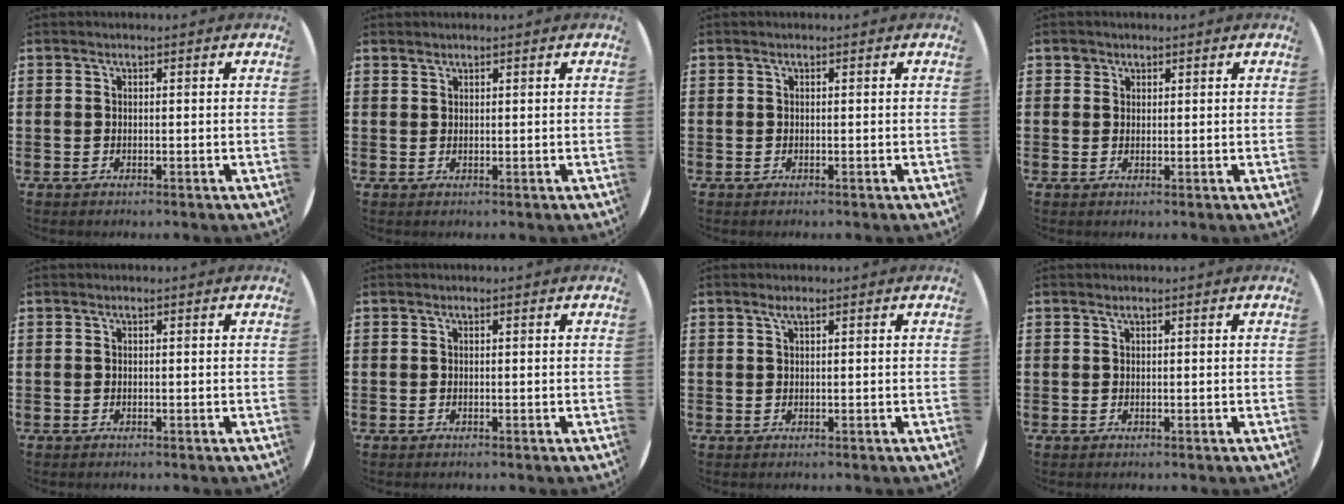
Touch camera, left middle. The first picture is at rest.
{"total": 0.8, "force": [0.8, 0.1, -0.2], "torque": [0.012, 0.000, 0.014]}
{"total": 0.0}
{"total": 1.3, "force": [1.0, 0.8, 0.0], "torque": [0.013, -0.004, 0.018]}
{"total": 0.0}
{"total": 0.0}
{"total": 0.9, "force": [0.5, 0.0, 0.7], "torque": [-0.015, 0.002, 0.008]}
{"total": 0.0}